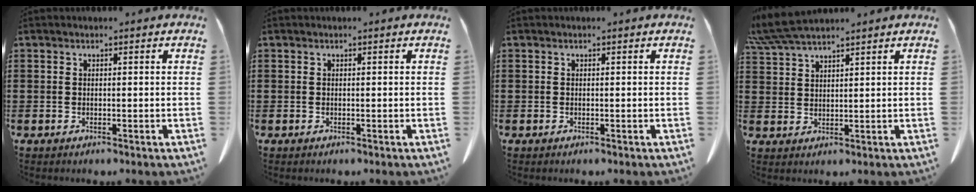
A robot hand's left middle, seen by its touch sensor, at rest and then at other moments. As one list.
[{"total": 0.0}, {"total": 0.0}, {"total": 5.5, "force": [4.9, 0.3, 2.5], "torque": [-0.062, -0.012, 0.094]}]